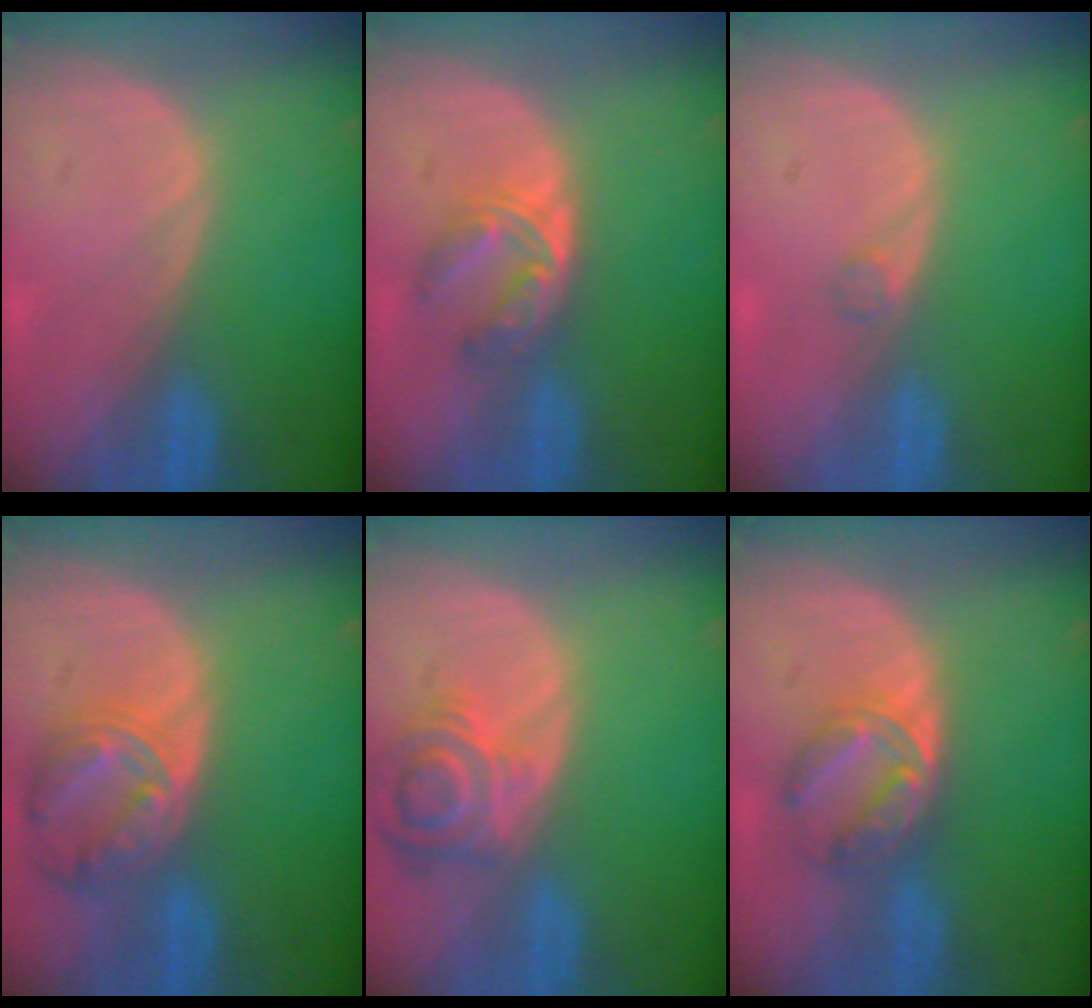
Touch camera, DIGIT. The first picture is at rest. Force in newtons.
{"total": 5.9, "press": 4.7, "slide": 3.6}
{"total": 0.9, "press": 0.9, "slide": 0.1}
{"total": 8.2, "press": 7.1, "slide": 4.0}
{"total": 7.2, "press": 6.5, "slide": 3.0}
{"total": 5.8, "press": 5.6, "slide": 1.7}